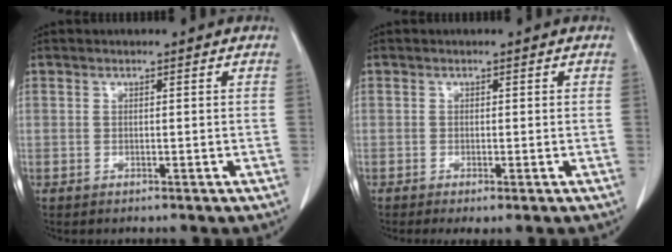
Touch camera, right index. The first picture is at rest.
{"total": 1.7, "force": [-0.8, 0.4, 1.4], "torque": [-0.025, -0.004, -0.011]}